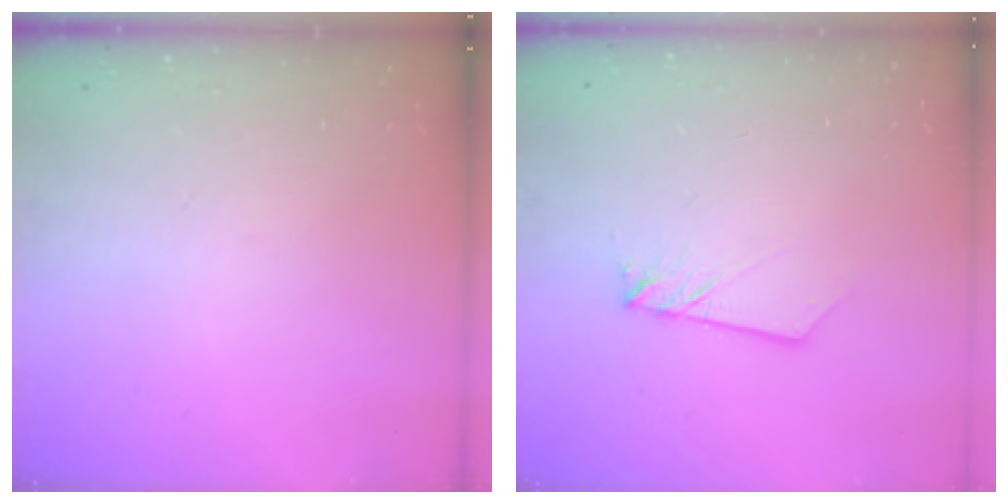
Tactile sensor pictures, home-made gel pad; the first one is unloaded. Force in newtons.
{"total": 2.2, "press": 2.2, "slide": 0.1}